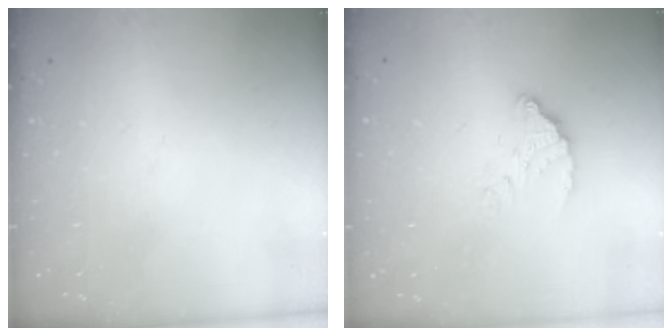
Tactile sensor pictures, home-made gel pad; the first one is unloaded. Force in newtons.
{"total": 4.7, "press": 4.7, "slide": 0.3}